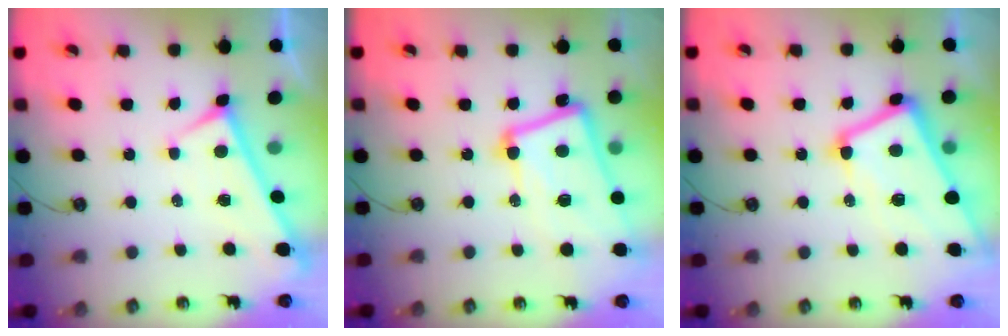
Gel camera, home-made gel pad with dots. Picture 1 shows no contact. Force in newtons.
{"total": 16.7, "press": 16.6, "slide": 2.4}
{"total": 12.0, "press": 11.9, "slide": 1.7}